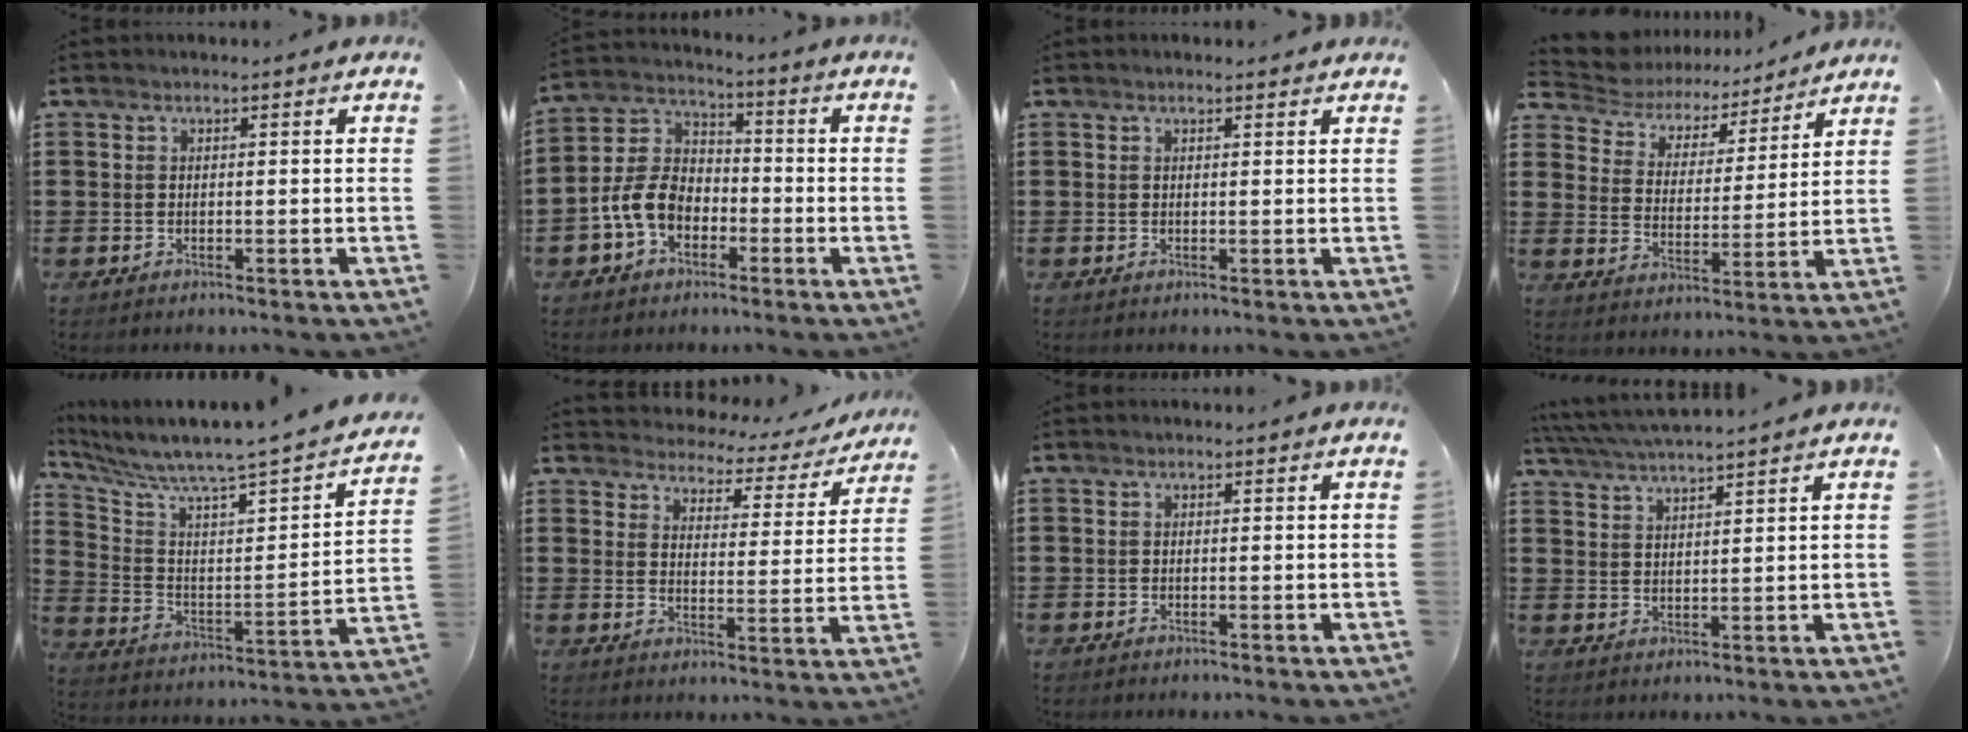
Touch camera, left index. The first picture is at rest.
{"total": 7.6, "force": [-2.9, 5.3, 4.5], "torque": [-0.127, 0.005, -0.066]}
{"total": 0.7, "force": [0.6, 0.1, 0.4], "torque": [-0.008, 0.002, 0.012]}
{"total": 5.9, "force": [5.6, 1.7, 0.8], "torque": [-0.050, -0.035, 0.094]}
{"total": 4.9, "force": [4.3, -0.2, 2.3], "torque": [-0.071, -0.057, 0.061]}
{"total": 2.9, "force": [2.8, 0.4, -0.2], "torque": [-0.019, -0.027, 0.040]}
{"total": 0.0}
{"total": 4.2, "force": [4.0, -0.4, 1.2], "torque": [-0.037, -0.014, 0.071]}